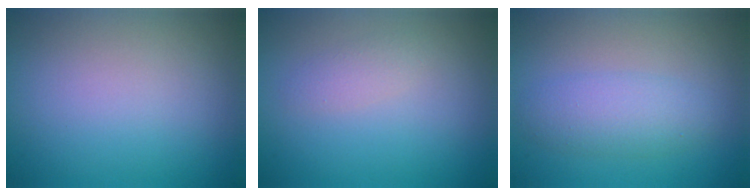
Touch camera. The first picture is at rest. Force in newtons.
{"total": 1.4, "press": 1.4, "slide": 0.1}
{"total": 3.3, "press": 3.3, "slide": 0.1}